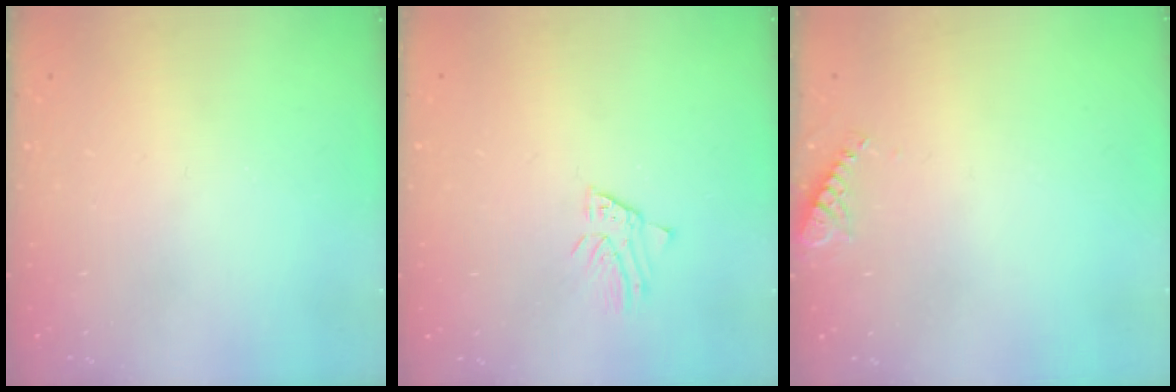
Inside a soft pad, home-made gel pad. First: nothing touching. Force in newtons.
{"total": 1.4, "press": 1.4, "slide": 0.1}
{"total": 5.5, "press": 5.5, "slide": 0.6}